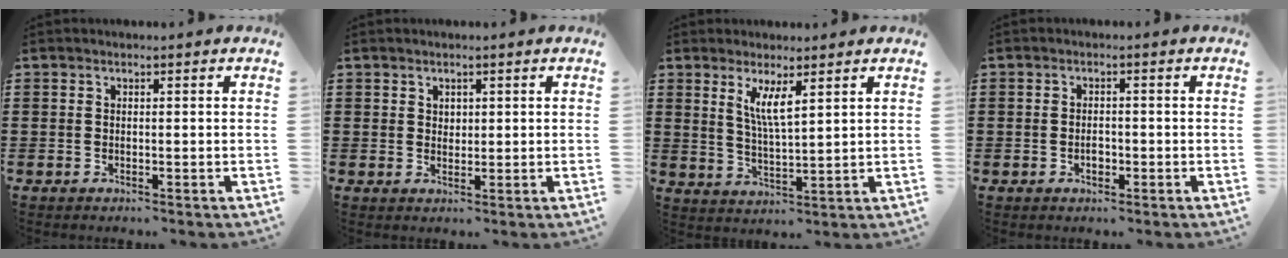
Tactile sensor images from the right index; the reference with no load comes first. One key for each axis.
{"total": 1.3, "fx": 0.8, "fy": 1.0, "fz": 0.3, "tx": -0.007, "ty": 0.005, "tz": 0.016}
{"total": 4.5, "fx": 2.3, "fy": 0.7, "fz": 3.8, "tx": -0.082, "ty": -0.001, "tz": 0.040}
{"total": 1.7, "fx": -0.7, "fy": 0.9, "fz": 1.3, "tx": -0.025, "ty": 0.000, "tz": -0.012}